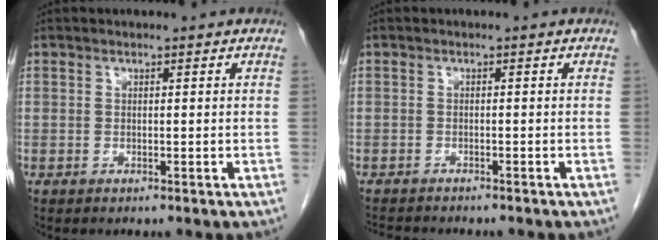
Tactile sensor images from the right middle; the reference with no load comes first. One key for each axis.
{"total": 5.1, "fx": -4.6, "fy": 1.0, "fz": 1.9, "tx": -0.028, "ty": -0.007, "tz": -0.068}